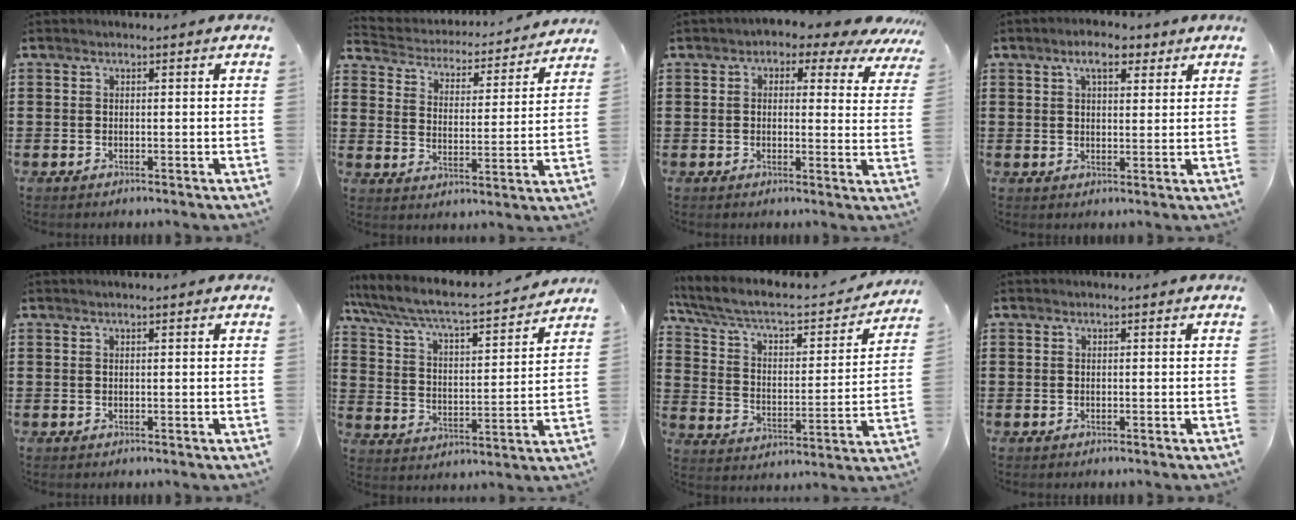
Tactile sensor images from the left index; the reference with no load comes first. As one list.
[{"total": 3.3, "force": [3.3, 0.3, -0.1], "torque": [-0.022, -0.032, 0.049]}, {"total": 3.0, "force": [1.8, 1.6, 1.7], "torque": [-0.030, -0.015, 0.021]}, {"total": 5.7, "force": [3.7, 2.0, 3.8], "torque": [-0.066, 0.003, 0.062]}, {"total": 0.6, "force": [0.3, -0.1, 0.4], "torque": [-0.008, -0.001, 0.006]}, {"total": 5.7, "force": [5.2, 0.2, 2.3], "torque": [-0.071, -0.046, 0.077]}, {"total": 5.9, "force": [4.7, 1.5, 3.3], "torque": [-0.086, -0.036, 0.073]}, {"total": 0.0}]